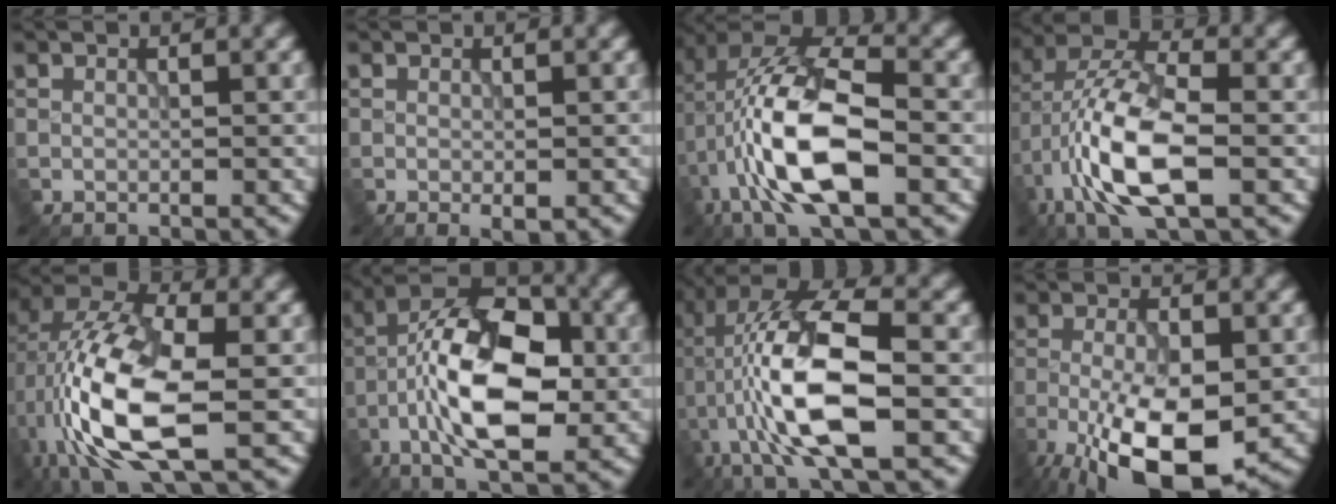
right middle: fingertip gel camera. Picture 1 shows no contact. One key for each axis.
{"total": 0.9, "fx": -0.4, "fy": 0.3, "fz": 0.8, "tx": -0.013, "ty": -0.007, "tz": -0.005}
{"total": 12.0, "fx": -2.5, "fy": 5.0, "fz": 10.6, "tx": -0.207, "ty": 0.014, "tz": -0.057}
{"total": 10.1, "fx": -3.1, "fy": 4.1, "fz": 8.7, "tx": -0.179, "ty": 0.014, "tz": -0.066}
{"total": 12.6, "fx": -2.5, "fy": 5.6, "fz": 11.0, "tx": -0.237, "ty": 0.006, "tz": -0.052}
{"total": 11.6, "fx": -2.4, "fy": 5.5, "fz": 9.9, "tx": -0.181, "ty": 0.013, "tz": -0.051}
{"total": 11.3, "fx": -2.4, "fy": 3.5, "fz": 10.5, "tx": -0.210, "ty": 0.013, "tz": -0.048}
{"total": 11.2, "fx": -4.8, "fy": 4.2, "fz": 9.2, "tx": -0.178, "ty": -0.018, "tz": -0.078}